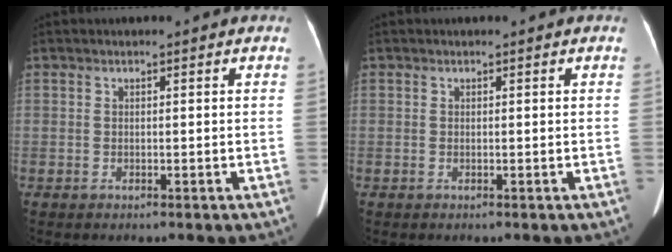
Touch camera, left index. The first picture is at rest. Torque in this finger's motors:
{"motor_torque": [0.00, 0.01, 0.00, 0.00]}